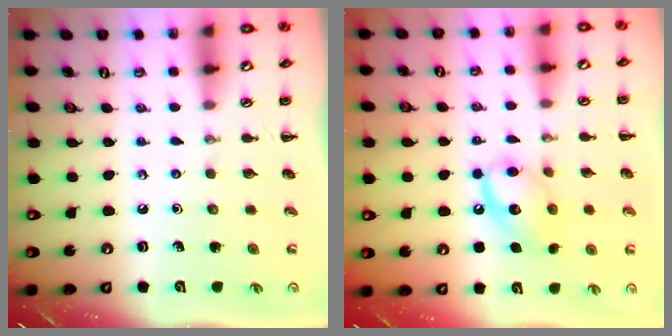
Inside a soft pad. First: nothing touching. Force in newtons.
{"total": 12.6, "press": 12.6, "slide": 1.3}